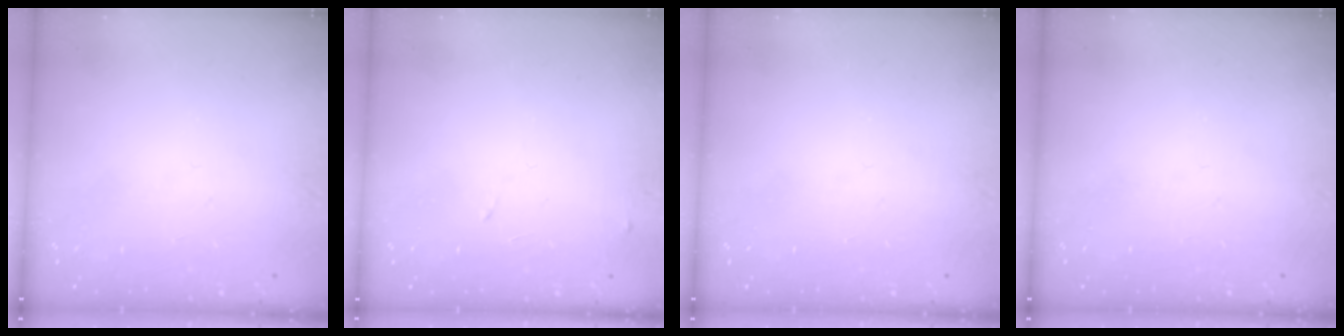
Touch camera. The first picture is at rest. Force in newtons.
{"total": 8.1, "press": 8.1, "slide": 0.6}
{"total": 0.0}
{"total": 0.0}